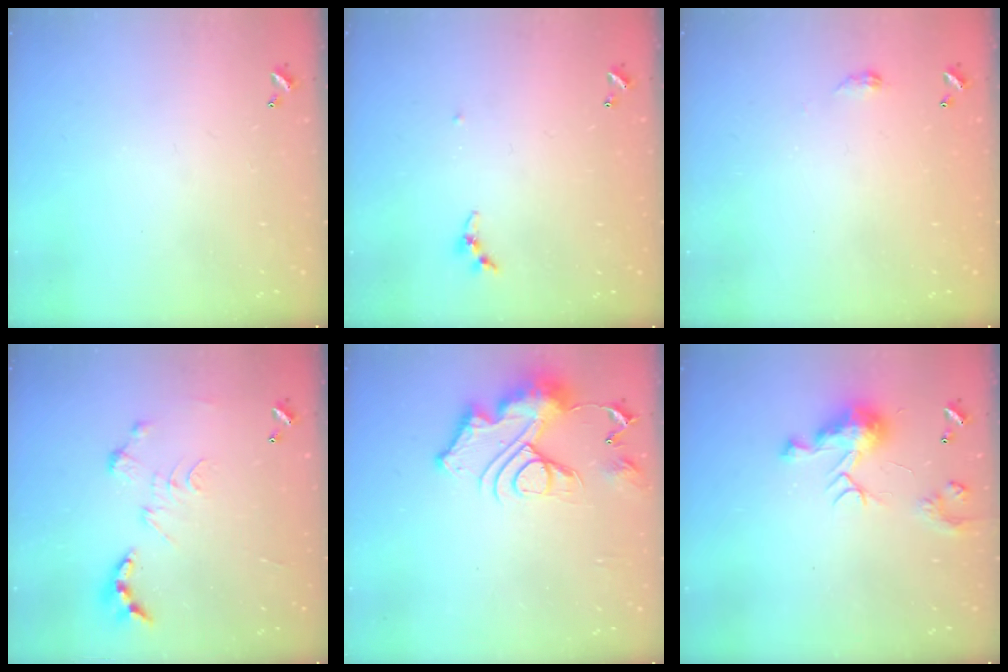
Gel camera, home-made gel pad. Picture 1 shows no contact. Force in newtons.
{"total": 3.8, "press": 3.8, "slide": 0.3}
{"total": 2.8, "press": 2.7, "slide": 0.5}
{"total": 0.0}
{"total": 15.3, "press": 15.3, "slide": 1.4}
{"total": 9.4, "press": 9.4, "slide": 0.8}